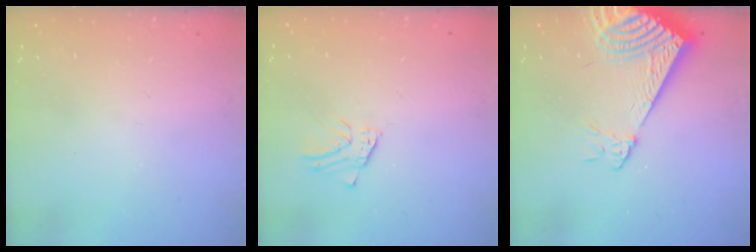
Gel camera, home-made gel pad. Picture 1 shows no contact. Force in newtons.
{"total": 1.5, "press": 1.5, "slide": 0.1}
{"total": 12.0, "press": 11.9, "slide": 1.8}